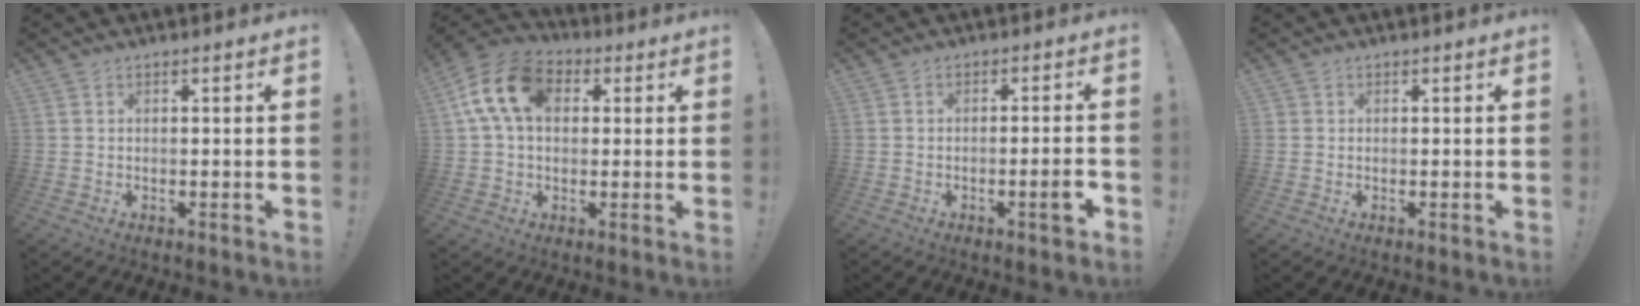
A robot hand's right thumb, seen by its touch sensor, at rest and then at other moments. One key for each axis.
{"total": 15.0, "fx": 4.0, "fy": 10.3, "fz": 10.1, "tx": -0.178, "ty": 0.008, "tz": 0.077}
{"total": 5.4, "fx": -2.2, "fy": 0.5, "fz": 4.9, "tx": -0.070, "ty": 0.003, "tz": -0.033}
{"total": 0.5, "fx": 0.1, "fy": 0.5, "fz": -0.1, "tx": 0.001, "ty": 0.001, "tz": 0.002}